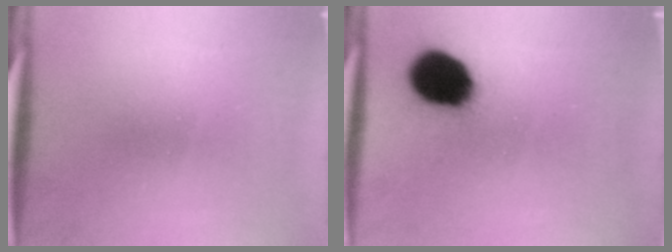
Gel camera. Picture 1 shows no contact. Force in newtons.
{"total": 13.7}